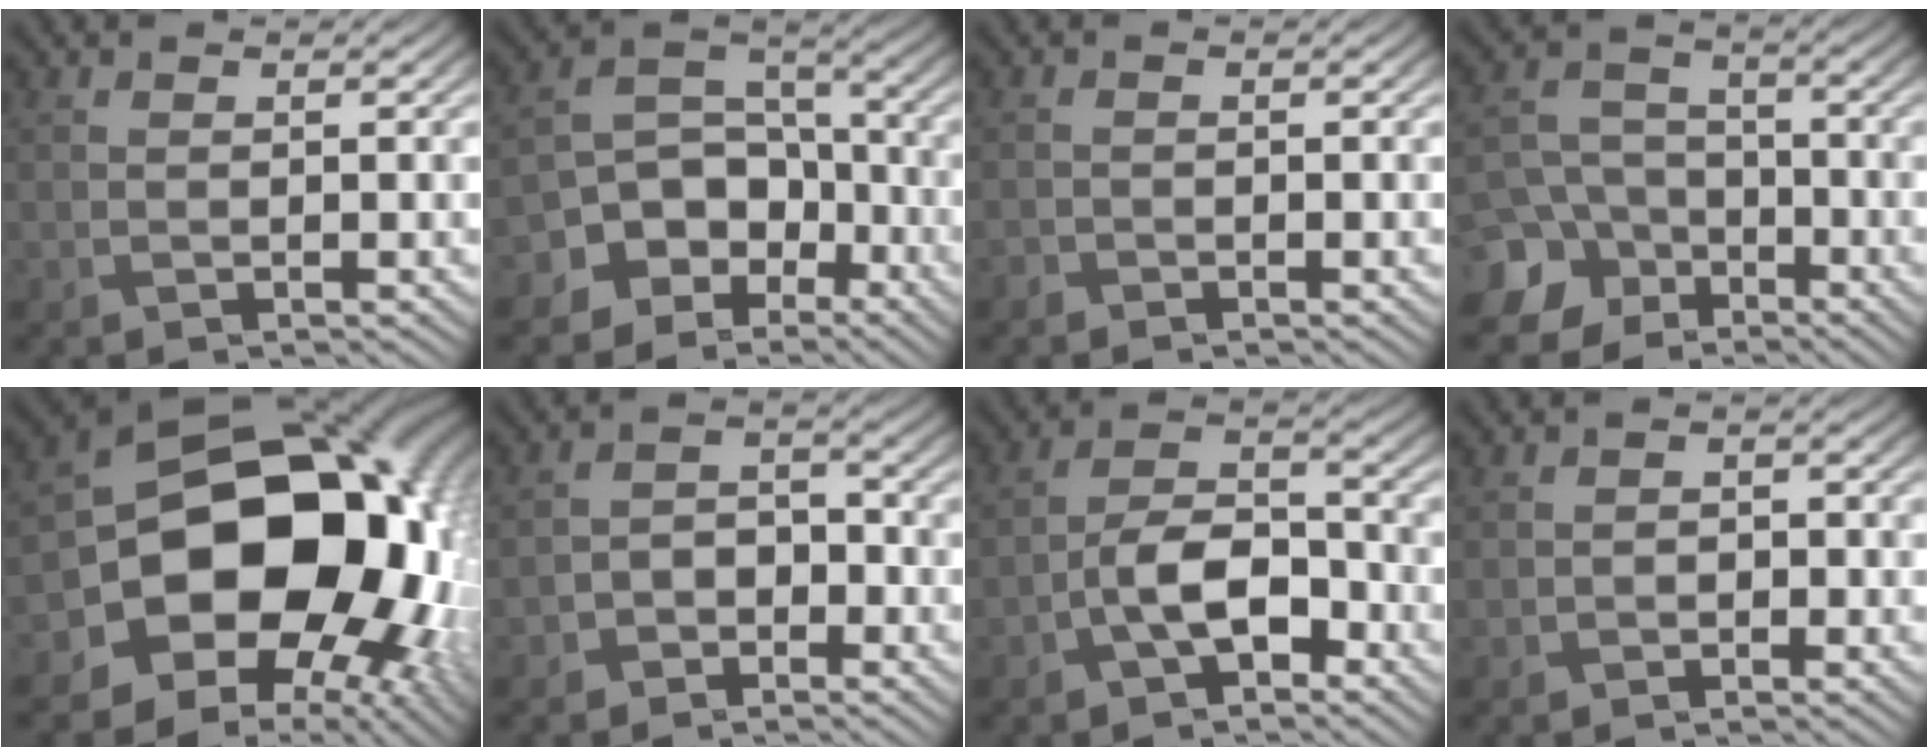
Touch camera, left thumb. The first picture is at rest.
{"total": 9.5, "force": [-5.7, 6.8, 3.5], "torque": [-0.078, -0.007, -0.107]}
{"total": 0.8, "force": [-0.7, 0.3, 0.1], "torque": [-0.002, -0.003, -0.015]}
{"total": 12.1, "force": [-7.0, 9.3, 3.3], "torque": [-0.108, -0.046, -0.136]}
{"total": 19.8, "force": [-3.0, 15.1, 12.3], "torque": [-0.203, -0.040, -0.030]}
{"total": 3.4, "force": [-2.2, 2.2, 1.3], "torque": [-0.024, 0.007, -0.048]}
{"total": 6.5, "force": [-3.0, 3.3, 4.8], "torque": [-0.084, 0.017, -0.065]}
{"total": 1.3, "force": [-0.7, 1.0, 0.5], "torque": [-0.006, 0.001, -0.014]}